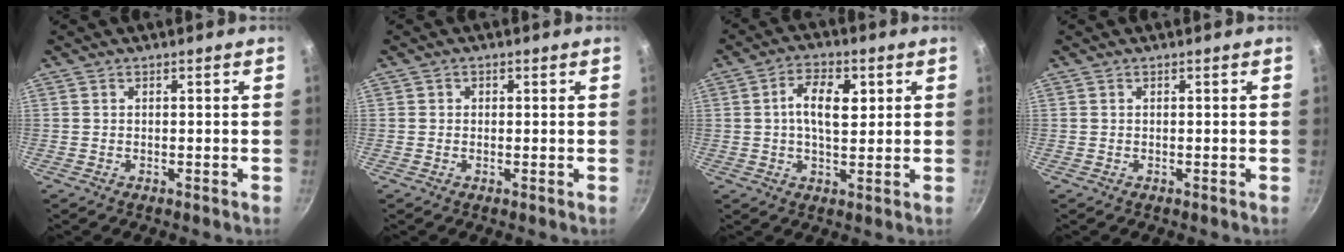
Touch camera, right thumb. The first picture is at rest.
{"total": 0.9, "force": [0.2, 0.8, 0.3], "torque": [-0.001, 0.000, 0.001]}
{"total": 7.8, "force": [1.6, 4.1, 6.4], "torque": [-0.095, 0.002, 0.021]}
{"total": 0.0}